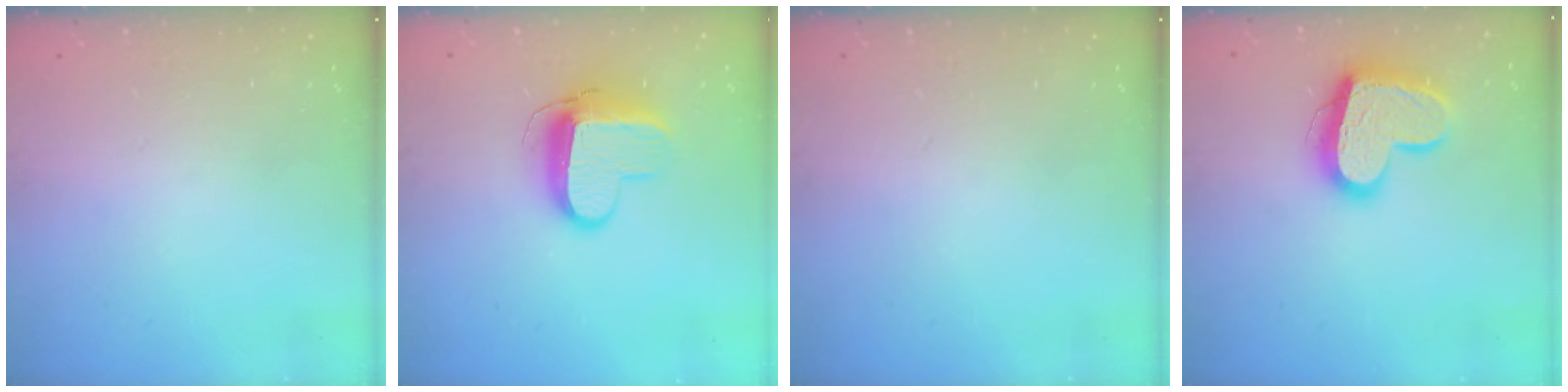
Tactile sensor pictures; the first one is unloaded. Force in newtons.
{"total": 11.1, "press": 11.1, "slide": 1.0}
{"total": 0.0}
{"total": 16.6, "press": 16.5, "slide": 1.4}